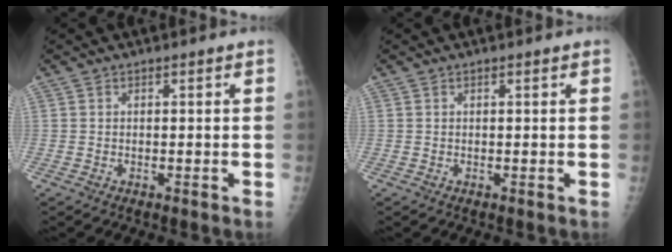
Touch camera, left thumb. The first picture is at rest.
{"total": 0.6, "force": [0.3, 0.2, 0.5], "torque": [-0.008, 0.001, 0.003]}